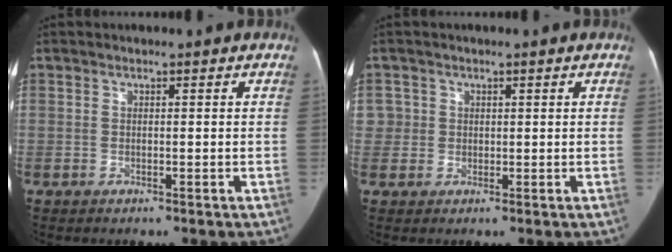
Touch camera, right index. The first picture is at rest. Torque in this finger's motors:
{"motor_torque": [0.07, -0.01, -0.02, -0.01]}